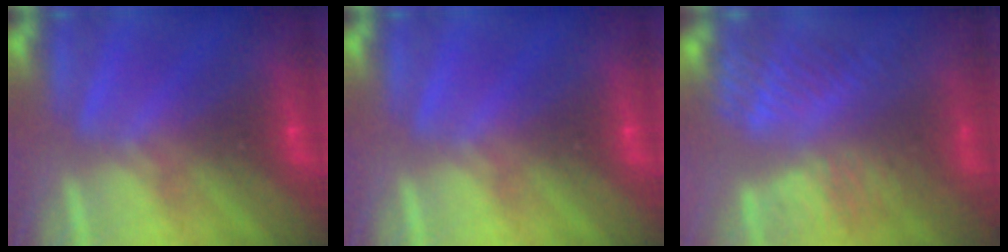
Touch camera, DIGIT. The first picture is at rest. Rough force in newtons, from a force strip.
{"total": 0.0}
{"total": 3.4}